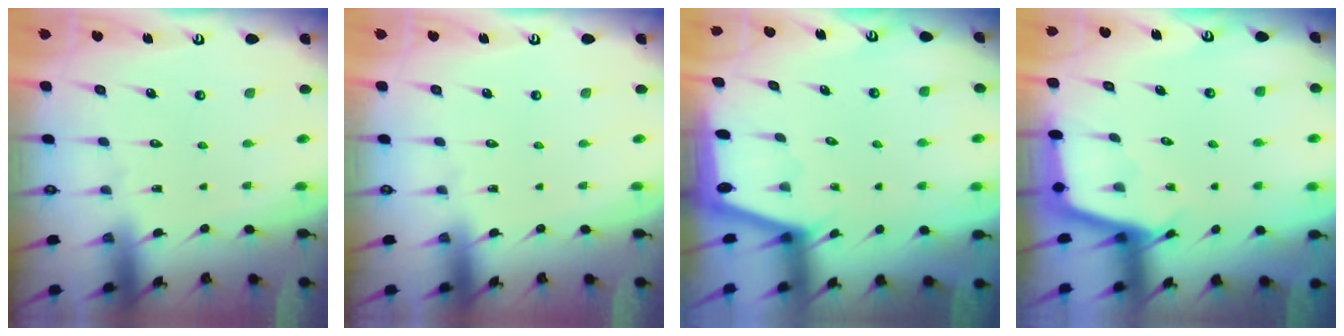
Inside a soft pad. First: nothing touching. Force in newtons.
{"total": 0.0}
{"total": 1.8, "press": 1.8, "slide": 0.3}
{"total": 2.9, "press": 2.9, "slide": 0.3}